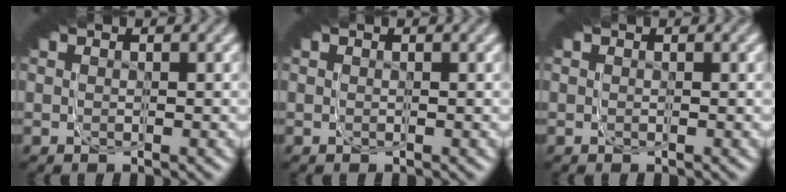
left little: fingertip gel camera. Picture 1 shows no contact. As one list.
[{"total": 0.0}, {"total": 0.0}]